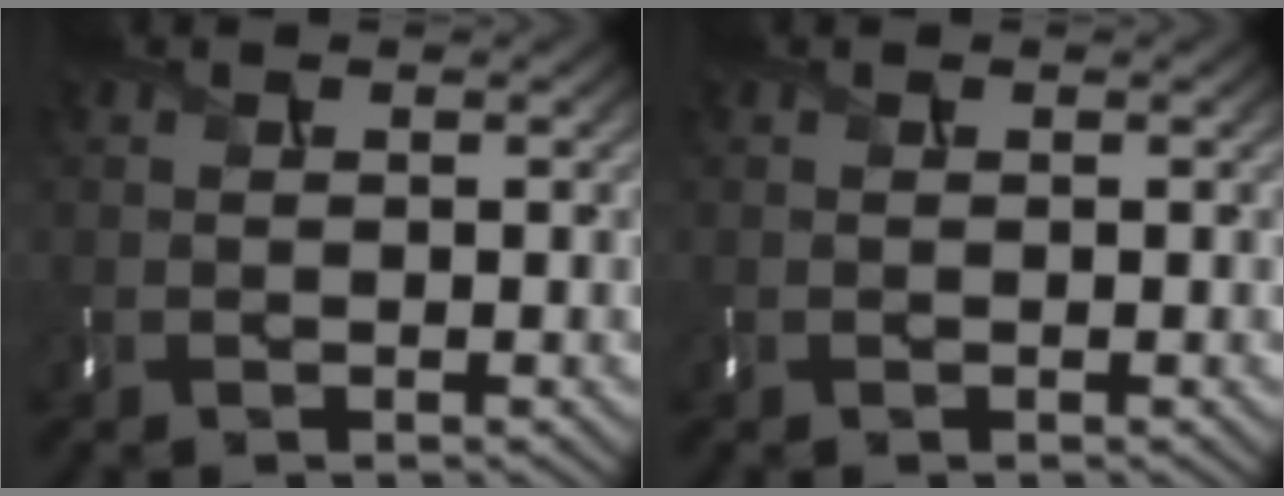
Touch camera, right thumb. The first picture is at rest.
{"total": 0.0}